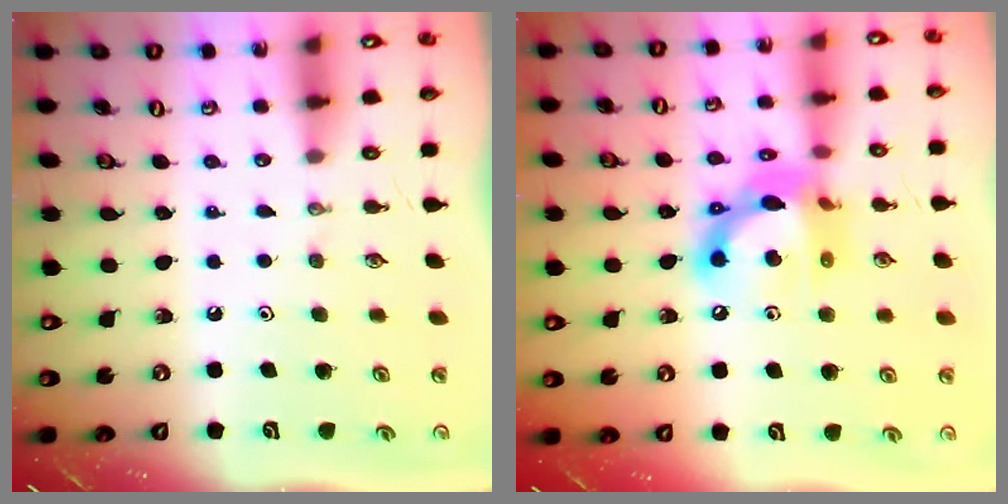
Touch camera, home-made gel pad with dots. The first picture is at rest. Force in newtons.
{"total": 15.2, "press": 15.1, "slide": 1.4}